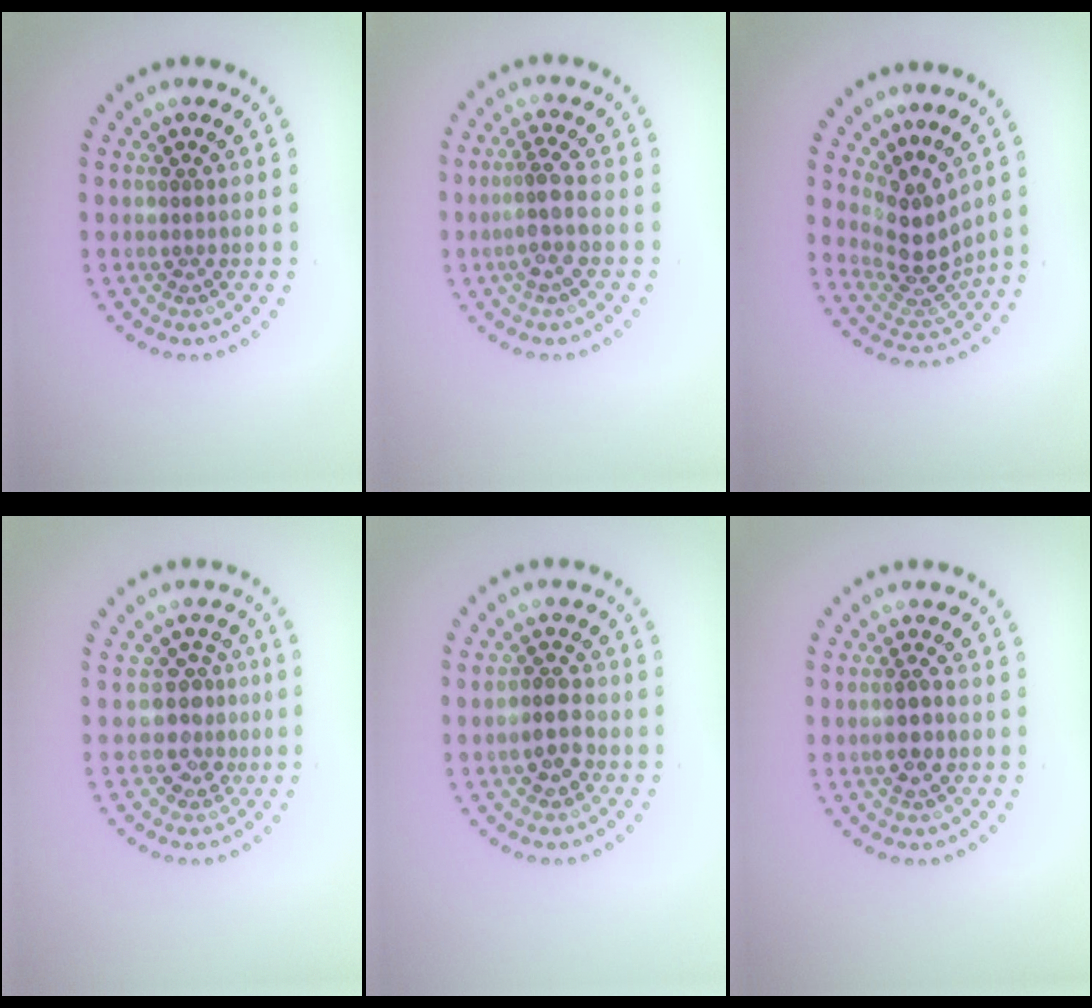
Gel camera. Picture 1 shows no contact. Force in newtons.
{"total": 2.5, "press": 2.0, "slide": 1.5}
{"total": 4.0, "press": 2.9, "slide": 2.7}
{"total": 2.7, "press": 2.2, "slide": 1.6}
{"total": 2.9, "press": 2.8, "slide": 0.7}
{"total": 2.2, "press": 2.1, "slide": 0.6}